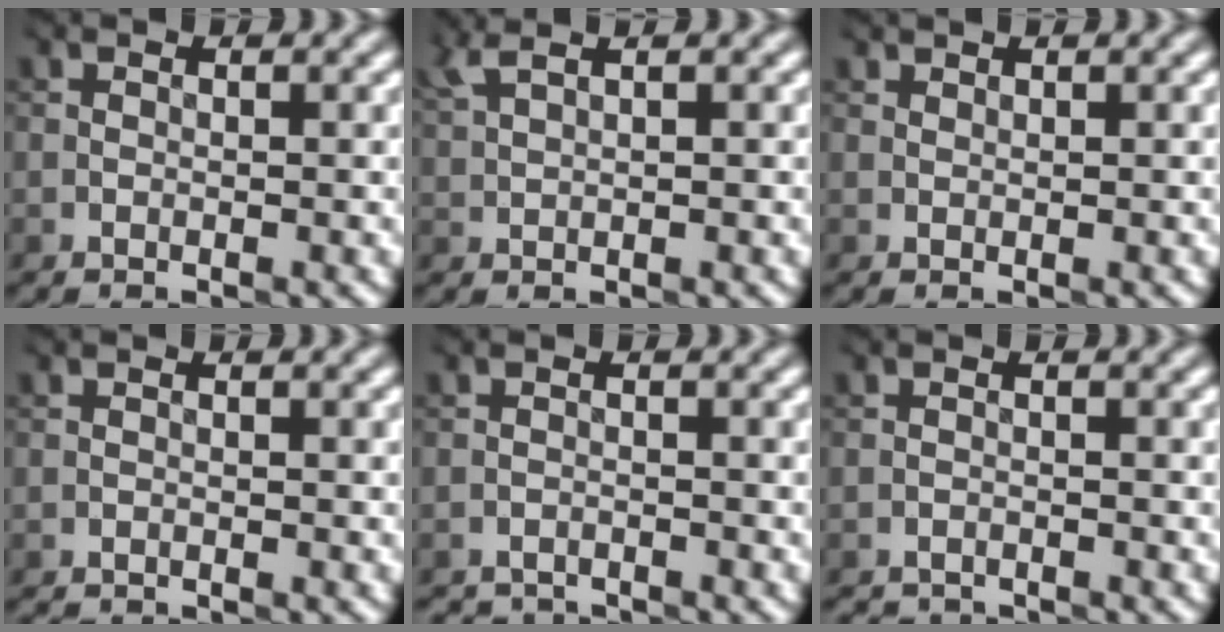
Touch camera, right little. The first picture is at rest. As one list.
[{"total": 1.8, "force": [1.4, 0.4, 0.9], "torque": [-0.022, 0.002, 0.030]}, {"total": 0.0}, {"total": 0.8, "force": [-0.8, 0.0, -0.1], "torque": [0.000, -0.006, -0.020]}, {"total": 2.3, "force": [-2.3, 0.4, -0.1], "torque": [0.005, -0.008, -0.046]}, {"total": 1.9, "force": [-1.9, 0.3, 0.0], "torque": [0.003, -0.009, -0.041]}]